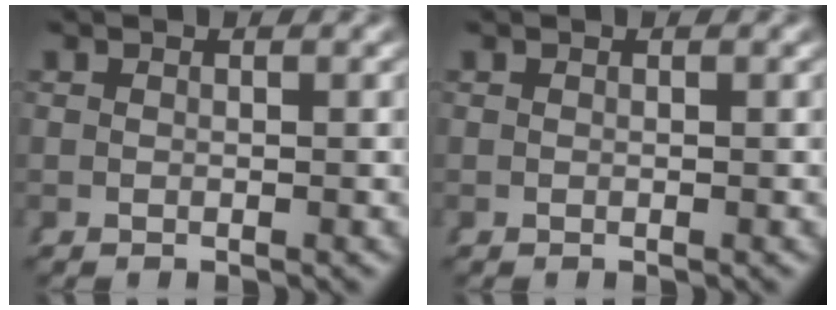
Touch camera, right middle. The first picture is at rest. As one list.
[{"total": 0.0}]